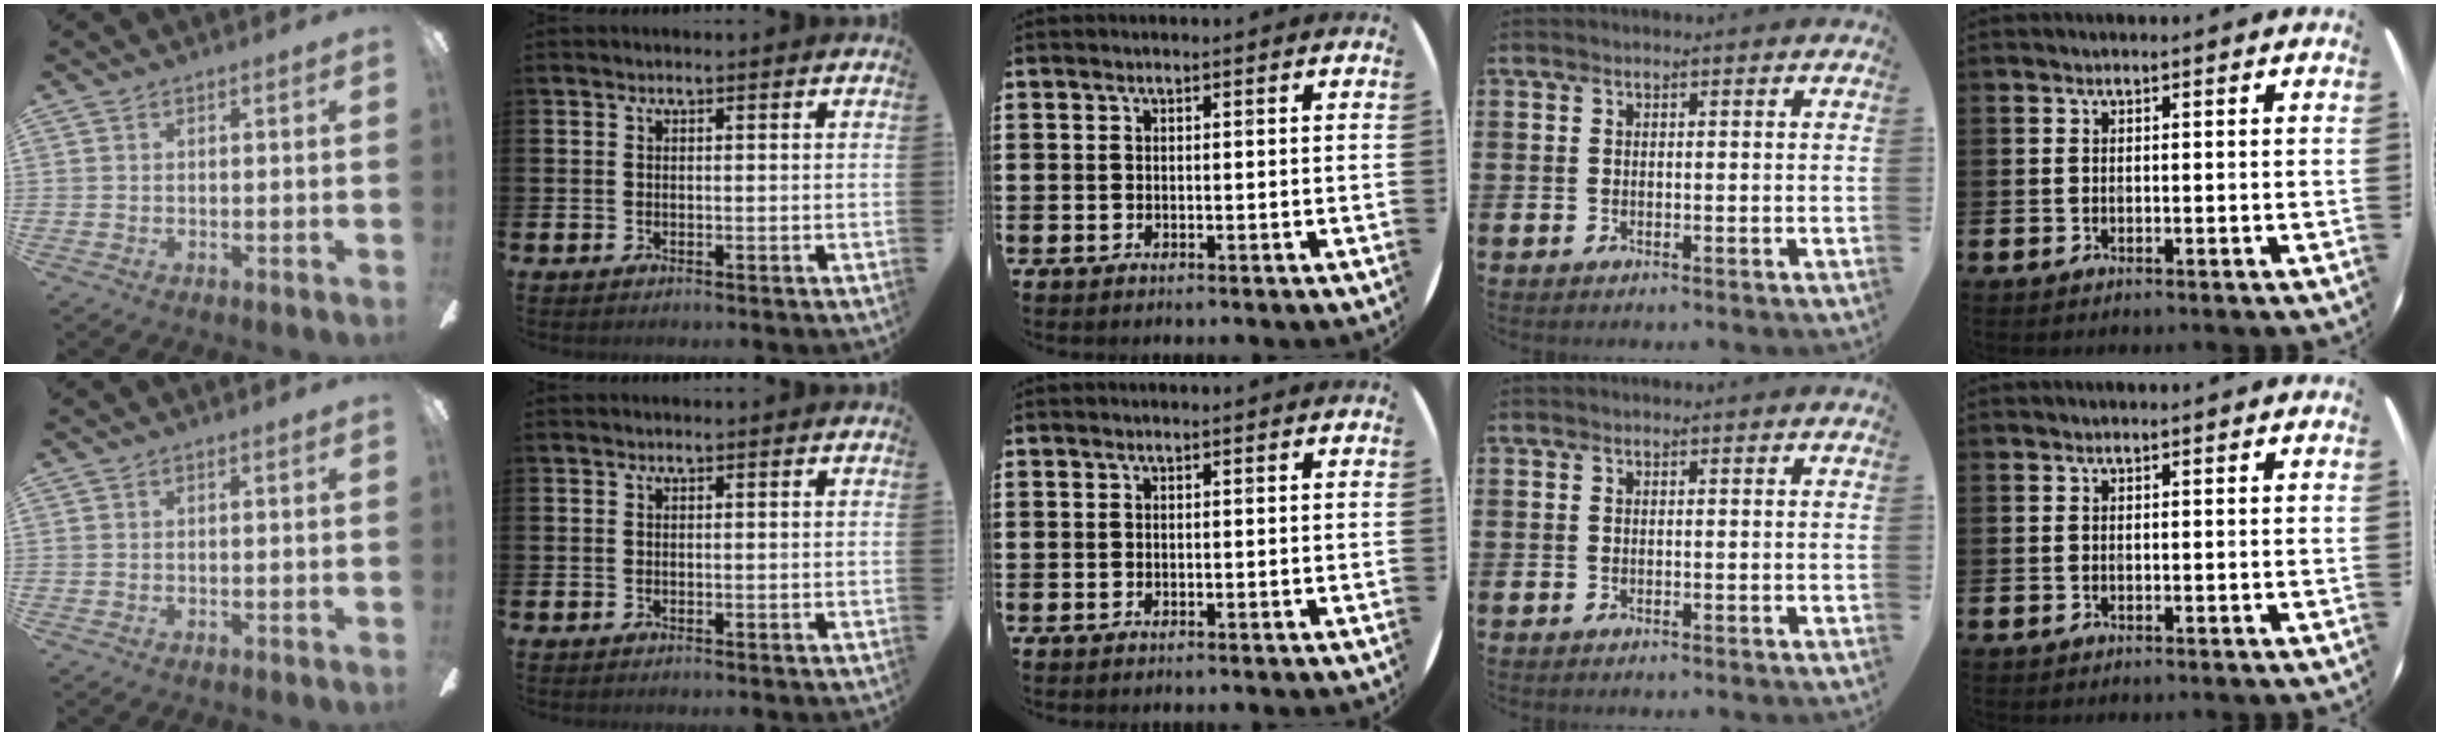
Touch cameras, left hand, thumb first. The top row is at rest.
{}